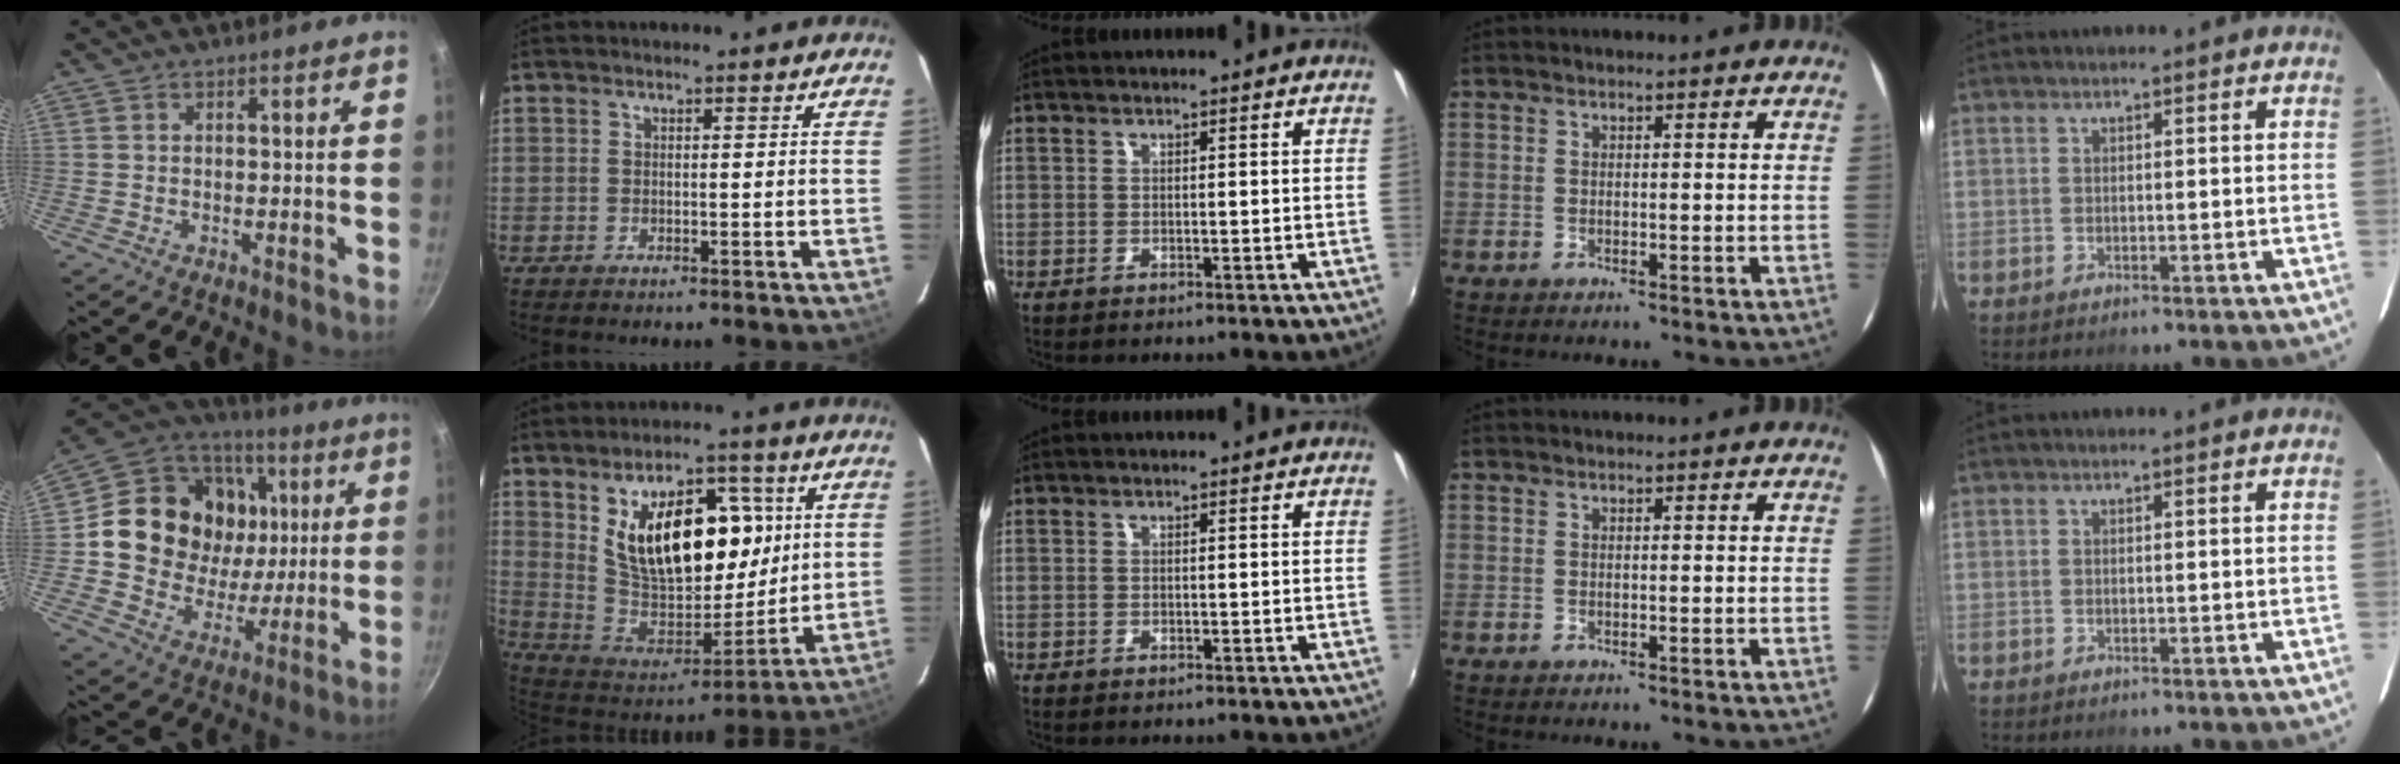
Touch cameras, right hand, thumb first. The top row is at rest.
{"thumb": {"total": 24.3, "force": [4.4, 19.6, 13.6], "torque": [-0.214, 0.007, 0.080]}, "index": {"total": 21.7, "force": [6.8, 11.9, 16.8], "torque": [-0.297, 0.005, 0.137]}}